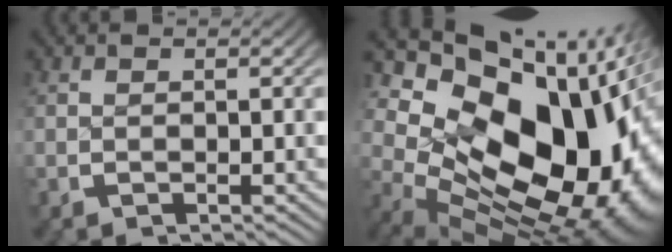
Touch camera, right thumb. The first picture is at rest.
{"total": 24.7, "force": [-0.3, 16.2, 18.7], "torque": [-0.295, -0.028, -0.001]}